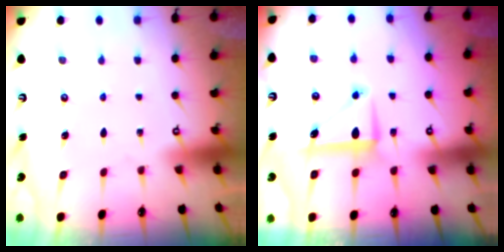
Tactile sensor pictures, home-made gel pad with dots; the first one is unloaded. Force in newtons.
{"total": 7.8, "press": 7.7, "slide": 1.2}